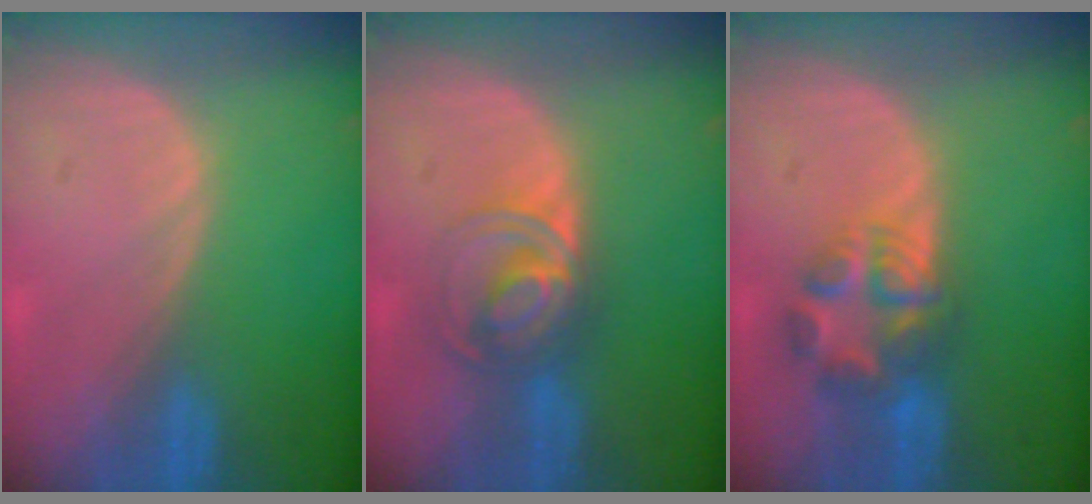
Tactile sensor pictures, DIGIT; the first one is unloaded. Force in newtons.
{"total": 6.9, "press": 5.9, "slide": 3.5}
{"total": 6.1, "press": 6.0, "slide": 1.2}